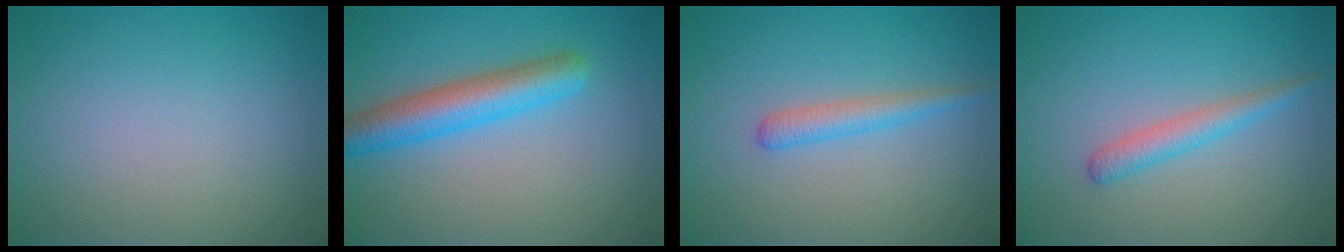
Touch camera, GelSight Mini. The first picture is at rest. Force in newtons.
{"total": 5.0, "press": 5.0, "slide": 0.2}
{"total": 2.0, "press": 1.9, "slide": 0.1}
{"total": 2.1, "press": 2.1, "slide": 0.0}